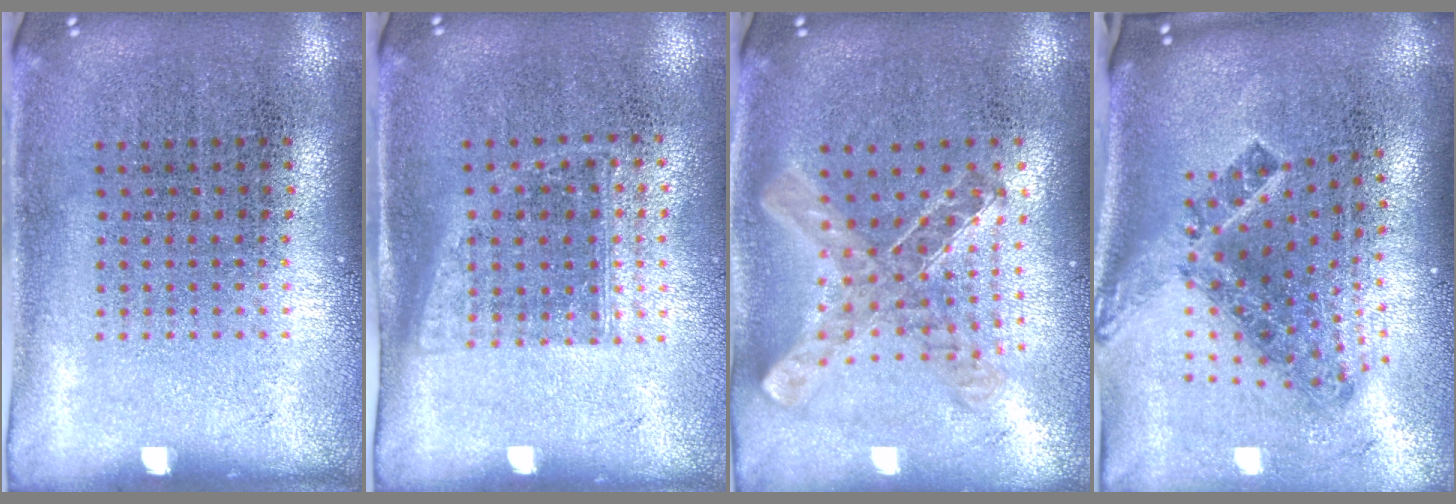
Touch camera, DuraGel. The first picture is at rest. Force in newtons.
{"total": 1.0, "press": 0.8, "slide": 0.6}
{"total": 0.9, "press": 0.9, "slide": 0.1}
{"total": 2.0, "press": 1.3, "slide": 1.6}